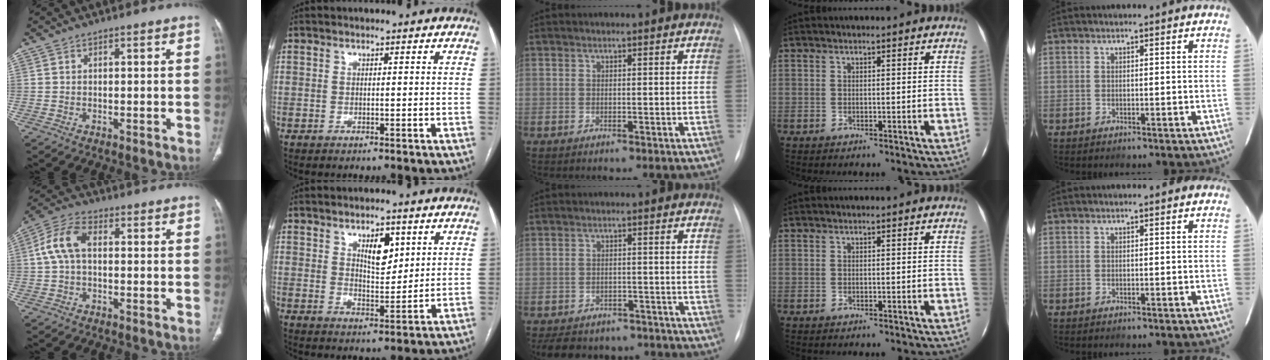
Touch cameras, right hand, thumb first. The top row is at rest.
{"thumb": {"total": 7.7, "force": [0.5, 4.6, 6.2], "torque": [-0.130, 0.026, 0.004]}, "index": {"total": 5.6, "force": [2.7, 2.4, 4.3], "torque": [-0.071, -0.003, 0.050]}, "middle": {"total": 12.6, "force": [-10.9, 5.6, 3.2], "torque": [-0.061, 0.009, -0.134]}}